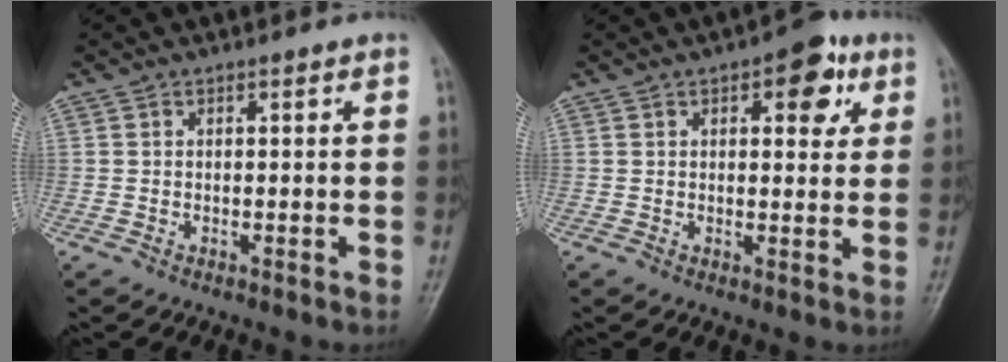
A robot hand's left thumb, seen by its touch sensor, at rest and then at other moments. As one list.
[{"total": 7.7, "force": [3.3, 3.7, 5.8], "torque": [-0.043, -0.006, 0.035]}]